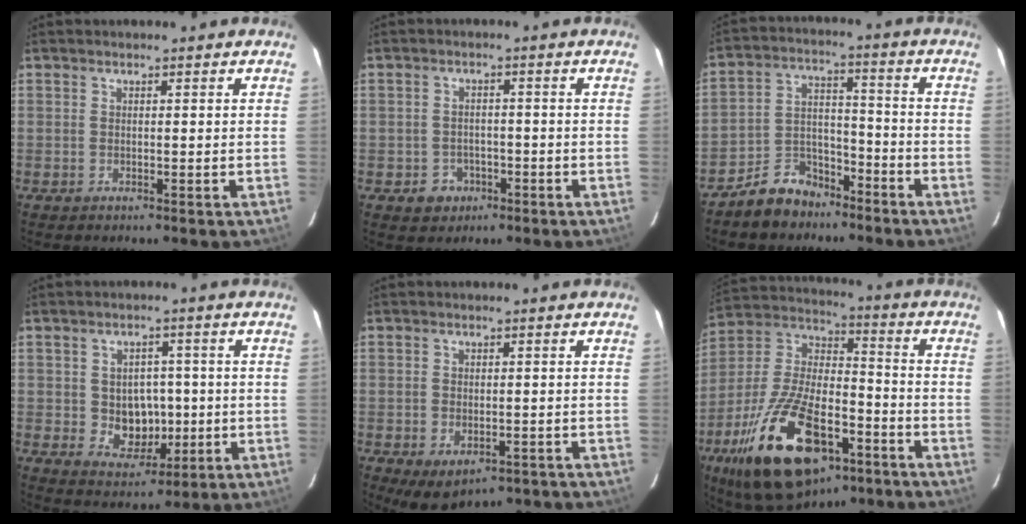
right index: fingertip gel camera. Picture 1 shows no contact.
{"total": 4.4, "force": [-2.0, 3.8, 0.8], "torque": [-0.027, 0.012, -0.021]}
{"total": 9.4, "force": [-7.2, 5.2, 2.8], "torque": [-0.065, 0.035, -0.117]}
{"total": 7.4, "force": [-0.7, 6.2, 4.0], "torque": [-0.077, 0.005, 0.008]}
{"total": 6.9, "force": [-3.6, 4.1, 4.1], "torque": [-0.074, -0.018, -0.041]}
{"total": 26.9, "force": [-14.3, 12.5, 19.0], "torque": [-0.375, -0.012, -0.234]}